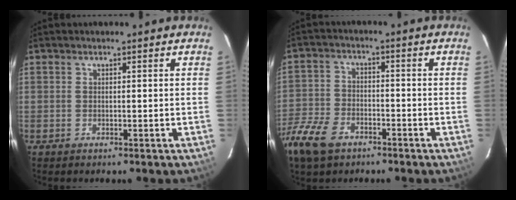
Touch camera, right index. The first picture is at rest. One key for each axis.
{"total": 10.9, "fx": -7.0, "fy": 6.3, "fz": 5.5, "tx": -0.150, "ty": -0.005, "tz": -0.142}